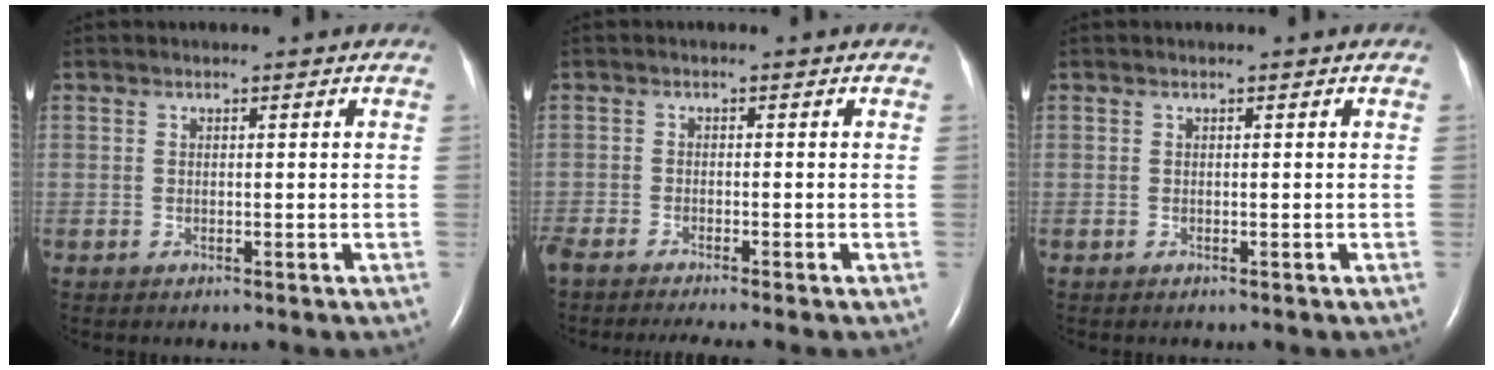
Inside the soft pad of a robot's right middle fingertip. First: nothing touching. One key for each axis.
{"total": 7.2, "fx": -6.3, "fy": 0.0, "fz": 3.5, "tx": -0.047, "ty": -0.017, "tz": -0.103}
{"total": 0.0}